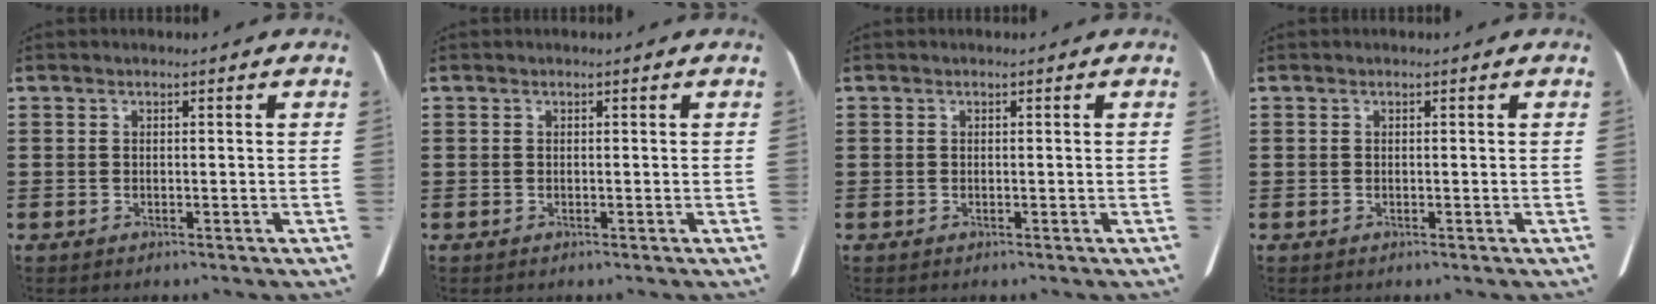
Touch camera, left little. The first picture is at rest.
{"total": 0.0}
{"total": 0.0}
{"total": 0.0}